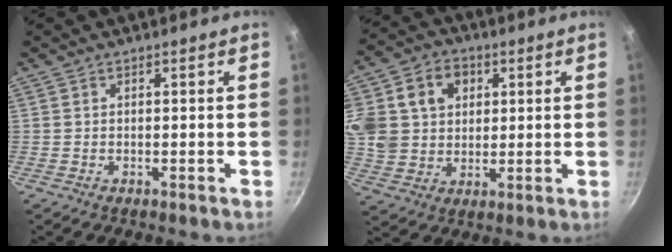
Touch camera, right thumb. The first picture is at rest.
{"total": 19.3, "force": [5.5, 15.7, 9.8], "torque": [-0.212, 0.022, 0.099]}